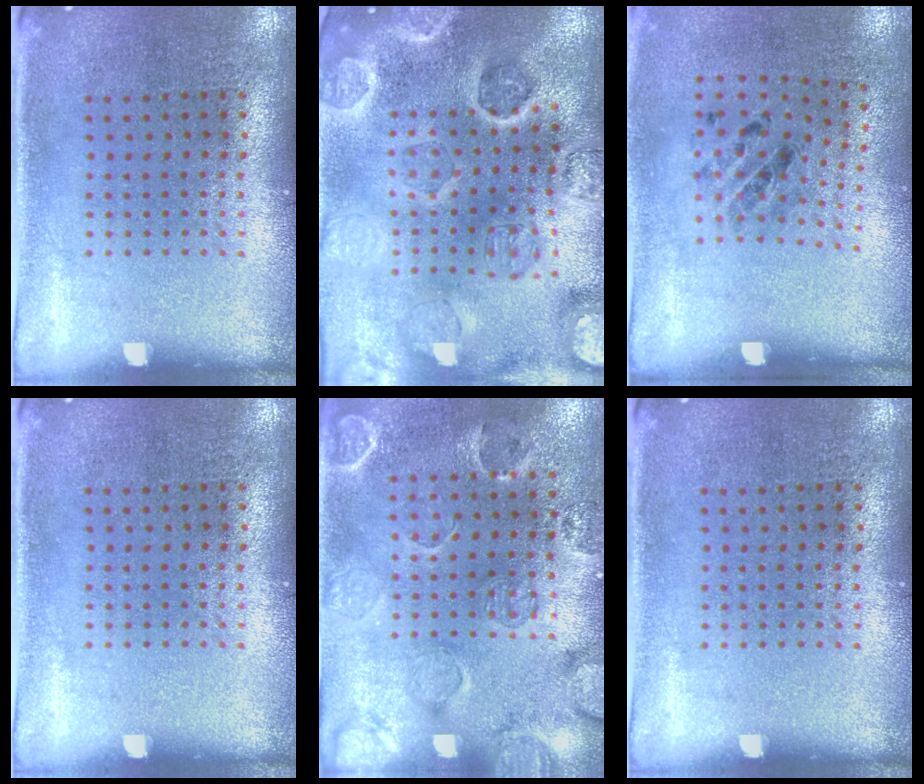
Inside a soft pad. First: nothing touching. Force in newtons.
{"total": 4.3, "press": 4.0, "slide": 1.5}
{"total": 1.2, "press": 0.6, "slide": 1.1}
{"total": 0.0}
{"total": 2.5, "press": 1.8, "slide": 1.8}
{"total": 0.0}